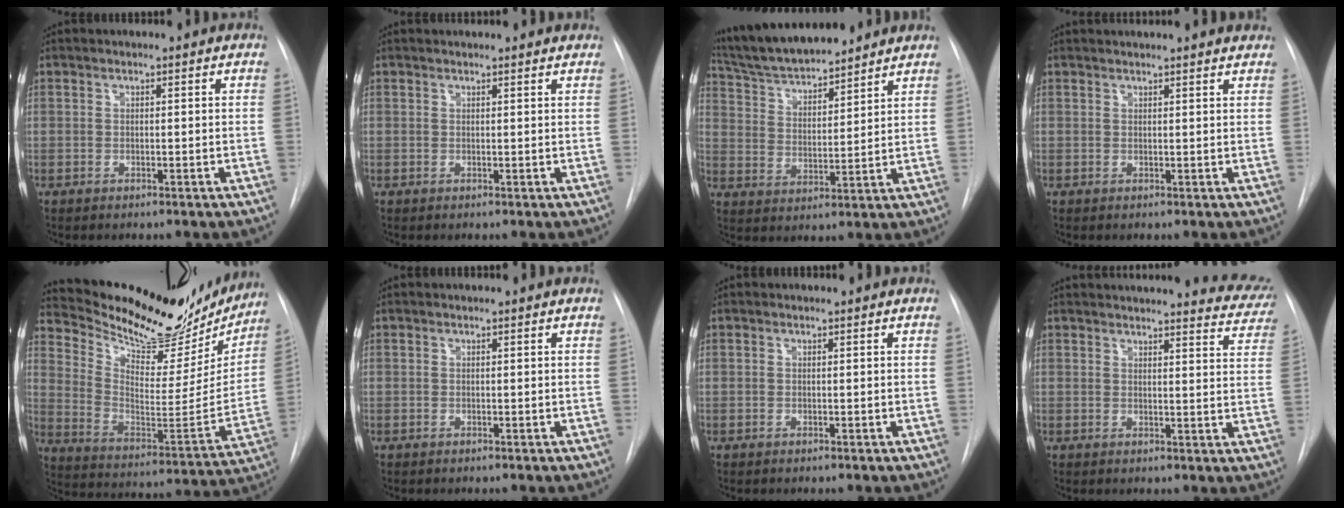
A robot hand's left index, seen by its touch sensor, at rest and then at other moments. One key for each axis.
{"total": 4.6, "fx": 4.4, "fy": 0.7, "fz": 1.2, "tx": -0.015, "ty": 0.021, "tz": 0.044}
{"total": 14.5, "fx": 13.2, "fy": 2.2, "fz": 5.4, "tx": -0.099, "ty": 0.021, "tz": 0.231}
{"total": 9.4, "fx": 9.0, "fy": 1.0, "fz": 2.7, "tx": -0.028, "ty": 0.020, "tz": 0.094}
{"total": 27.3, "fx": 24.3, "fy": 7.6, "fz": 10.0, "tx": -0.165, "ty": -0.047, "tz": 0.340}
{"total": 0.0}
{"total": 0.0}
{"total": 15.7, "fx": 15.1, "fy": 2.1, "fz": 3.6, "tx": -0.027, "ty": -0.041, "tz": 0.156}